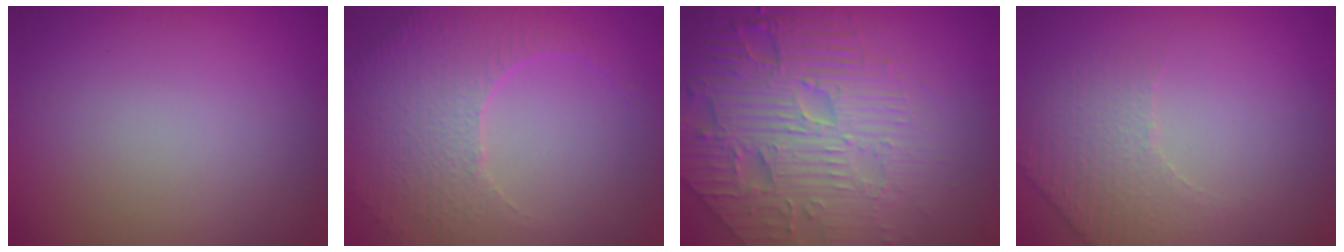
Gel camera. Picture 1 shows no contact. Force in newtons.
{"total": 5.1, "press": 3.7, "slide": 3.5}
{"total": 8.3, "press": 6.2, "slide": 5.5}
{"total": 1.9, "press": 1.6, "slide": 1.0}